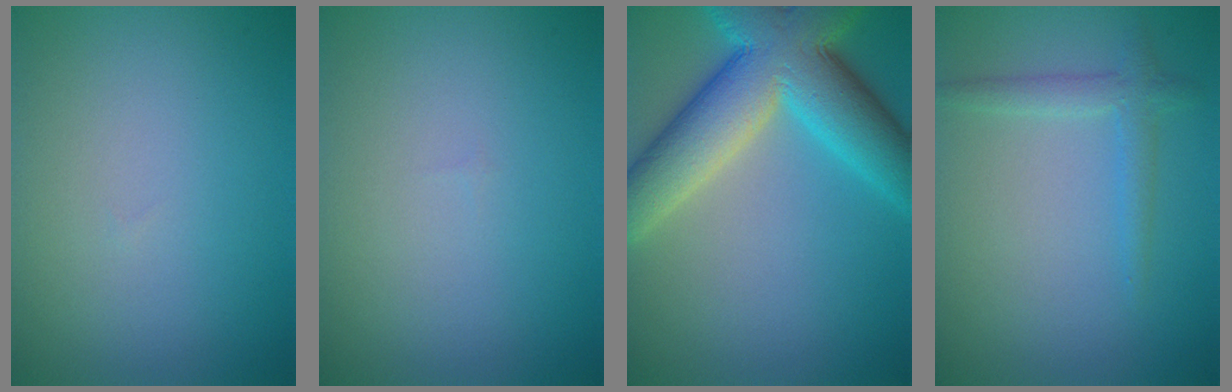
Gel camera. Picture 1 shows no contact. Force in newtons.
{"total": 0.0}
{"total": 11.3, "press": 11.3, "slide": 0.5}
{"total": 1.9, "press": 1.9, "slide": 0.1}